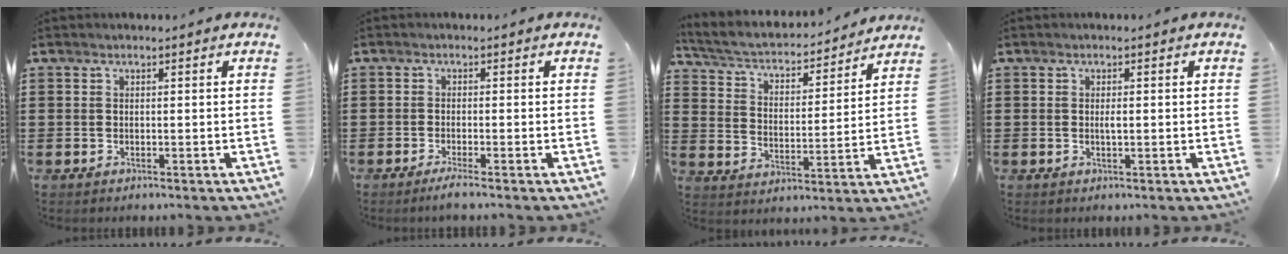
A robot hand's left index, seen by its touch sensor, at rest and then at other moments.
{"total": 1.7, "force": [-1.1, -0.2, 1.2], "torque": [-0.020, -0.001, -0.021]}
{"total": 3.5, "force": [3.1, 1.0, 1.3], "torque": [-0.044, -0.027, 0.045]}
{"total": 1.1, "force": [0.0, 0.3, 1.0], "torque": [-0.022, -0.003, 0.001]}